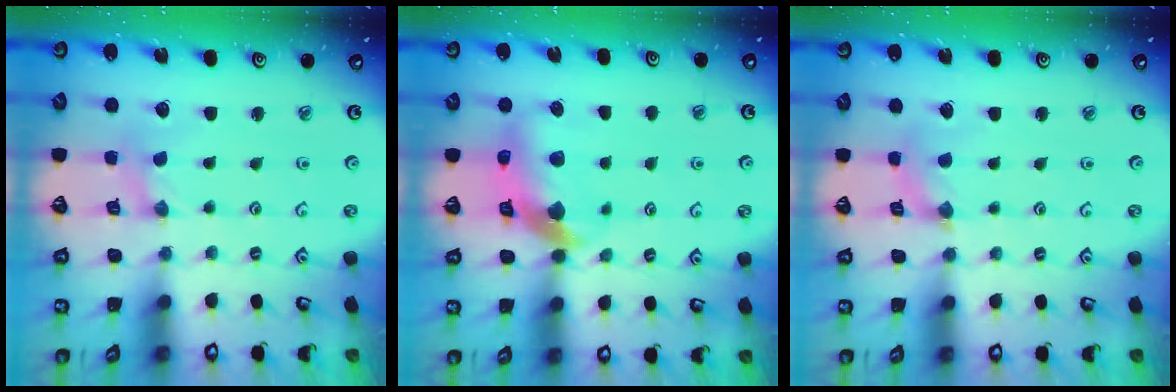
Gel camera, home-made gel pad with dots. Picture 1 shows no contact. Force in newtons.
{"total": 10.7, "press": 10.6, "slide": 1.5}
{"total": 1.7, "press": 1.7, "slide": 0.2}